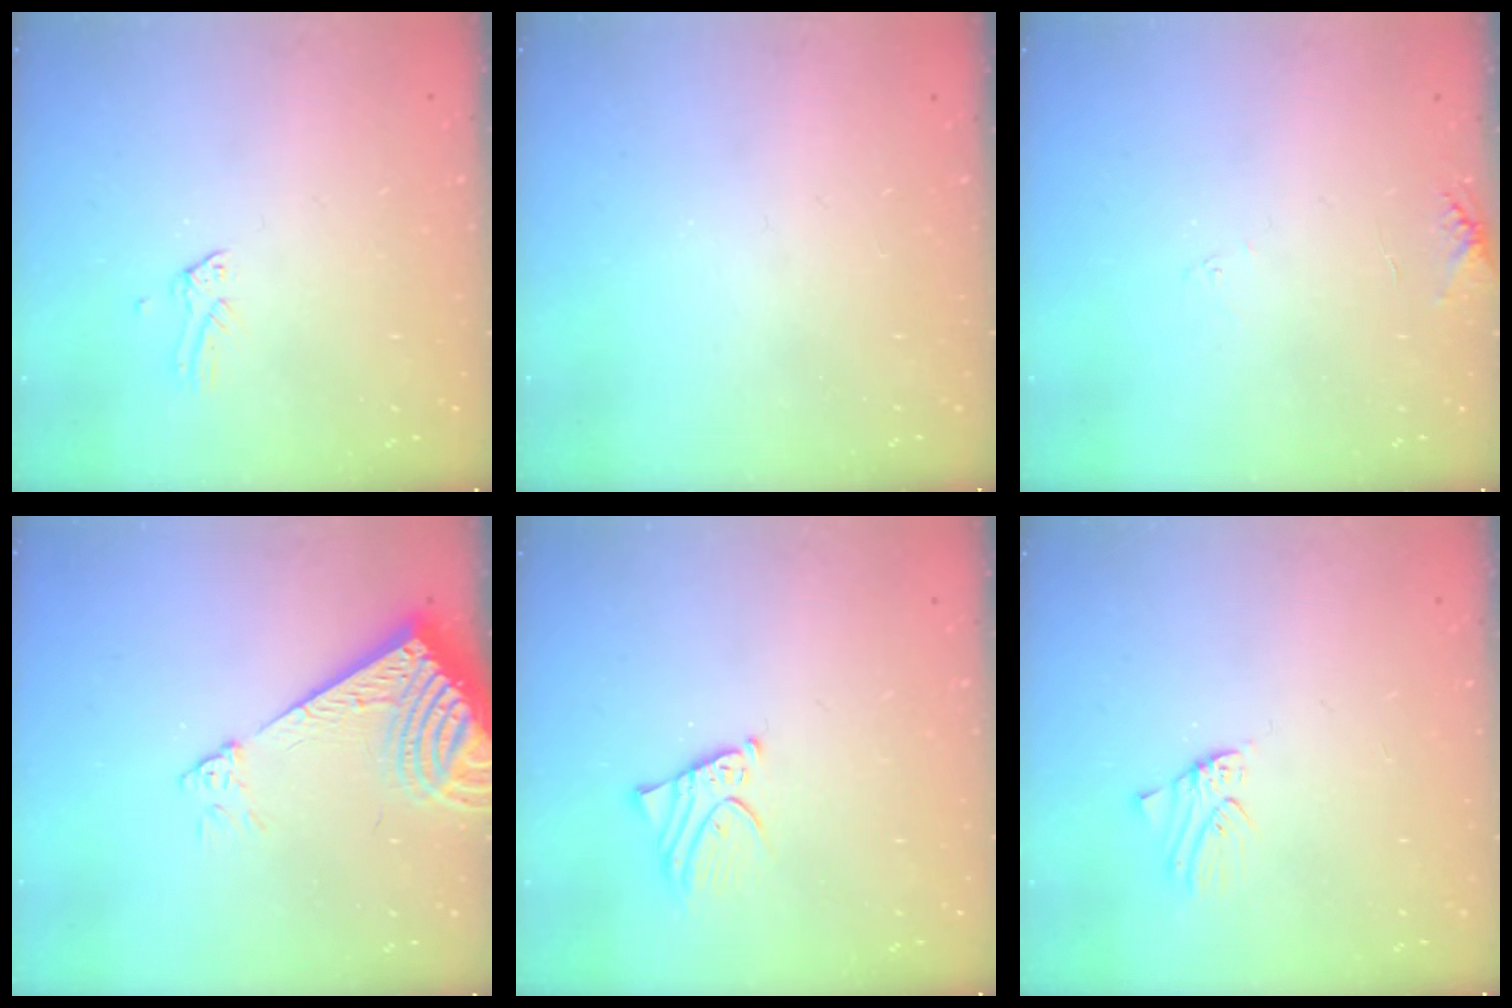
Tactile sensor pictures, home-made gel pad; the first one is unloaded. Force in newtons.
{"total": 2.2, "press": 2.2, "slide": 0.0}
{"total": 6.4, "press": 6.4, "slide": 0.5}
{"total": 10.2, "press": 10.0, "slide": 1.8}
{"total": 2.9, "press": 2.9, "slide": 0.3}
{"total": 0.7, "press": 0.7, "slide": 0.0}